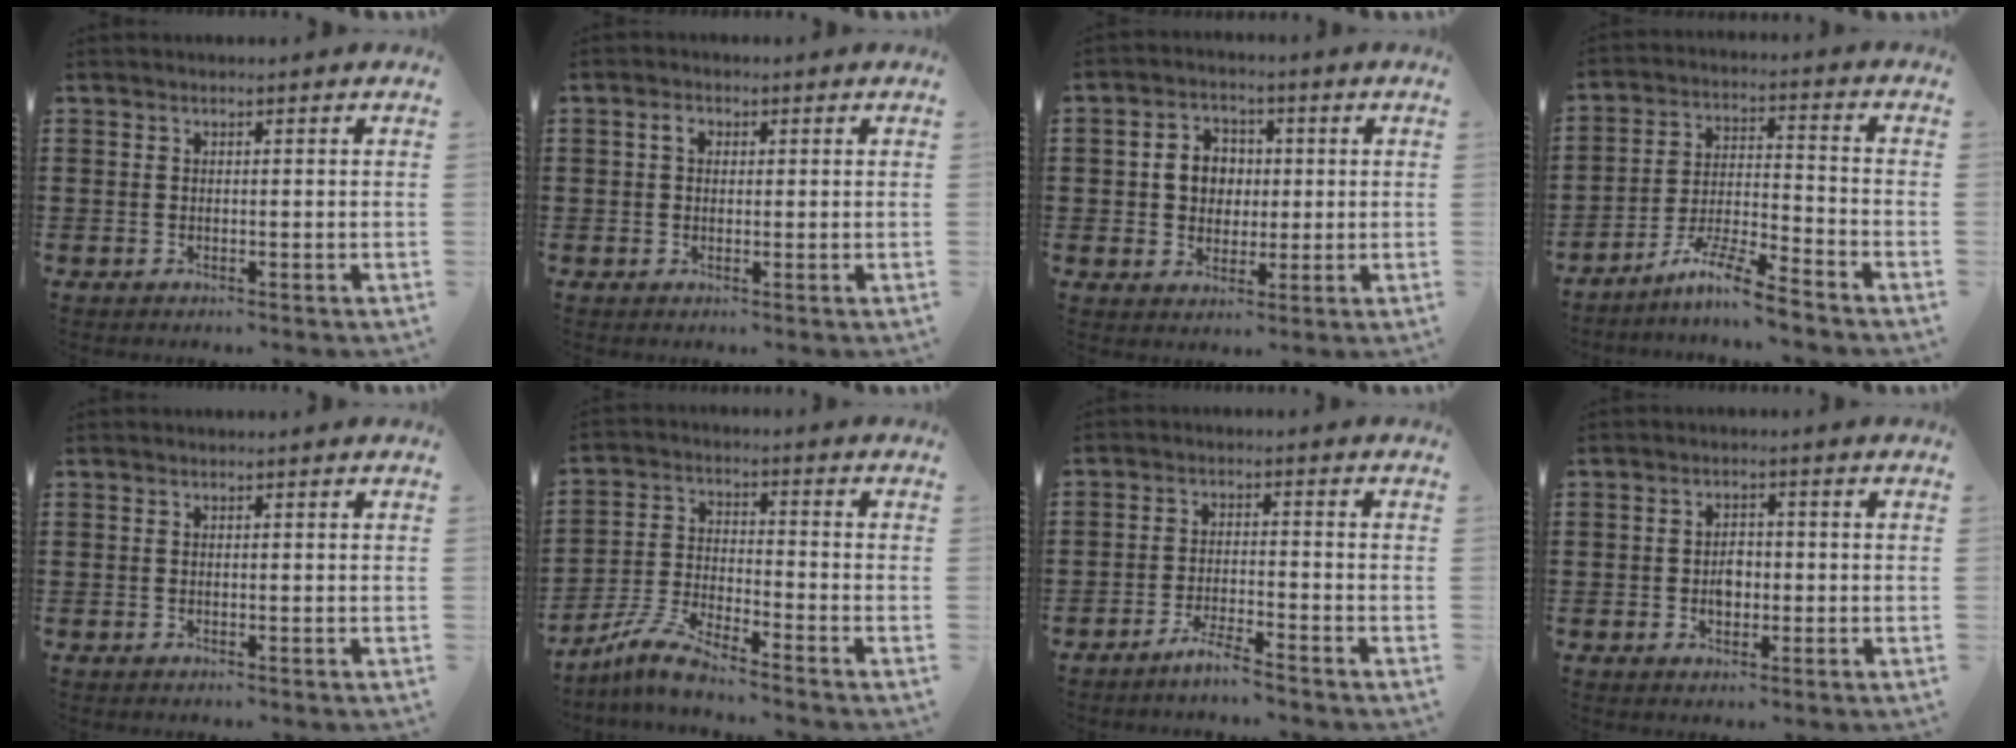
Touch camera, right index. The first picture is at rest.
{"total": 1.8, "force": [0.4, 1.4, 1.2], "torque": [-0.025, 0.011, 0.005]}
{"total": 5.3, "force": [0.3, 4.8, 2.3], "torque": [-0.054, 0.014, -0.001]}
{"total": 8.2, "force": [-7.1, 0.0, 4.1], "torque": [-0.084, -0.001, -0.137]}
{"total": 0.0}
{"total": 6.7, "force": [-6.1, 0.3, 2.8], "torque": [-0.079, -0.011, -0.123]}
{"total": 3.6, "force": [-3.3, -0.3, 1.4], "torque": [-0.031, -0.001, -0.066]}
{"total": 2.9, "force": [-0.4, 2.0, 2.1], "torque": [-0.032, 0.002, -0.011]}